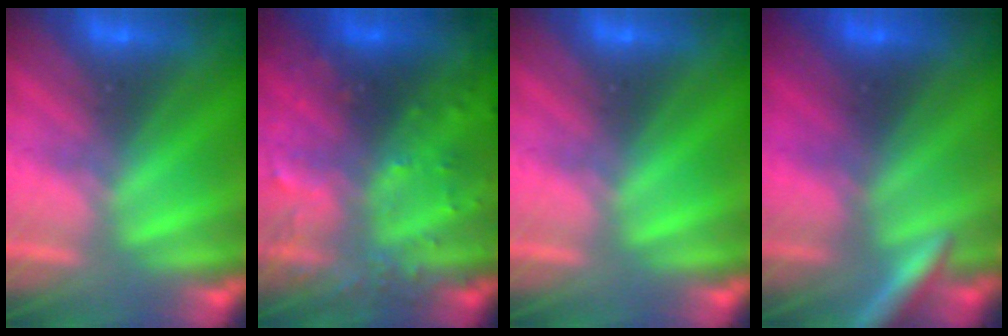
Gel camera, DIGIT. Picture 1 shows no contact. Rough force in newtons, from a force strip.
{"total": 6.5}
{"total": 0.0}
{"total": 3.0}